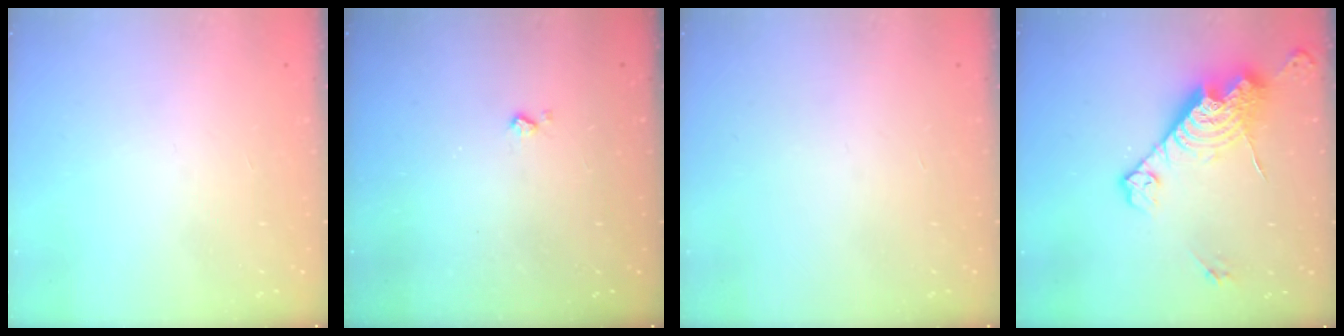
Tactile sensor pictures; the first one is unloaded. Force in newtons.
{"total": 3.5, "press": 3.5, "slide": 0.5}
{"total": 0.0}
{"total": 16.6, "press": 16.5, "slide": 1.4}